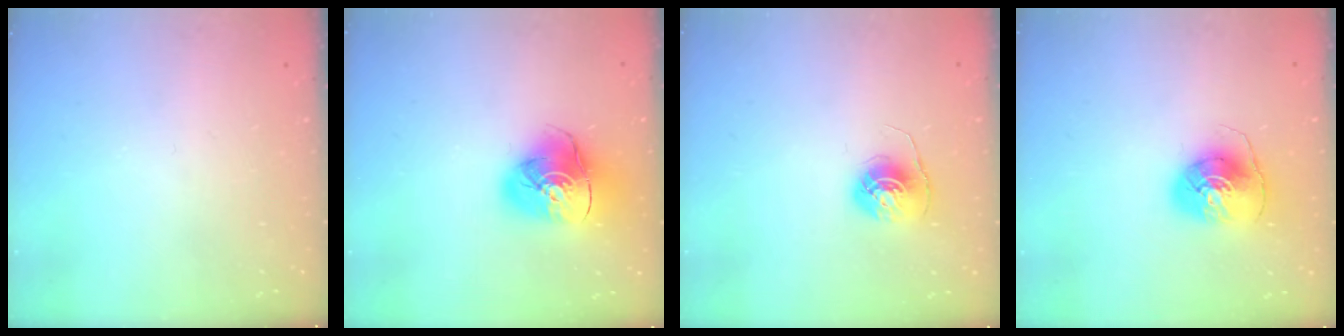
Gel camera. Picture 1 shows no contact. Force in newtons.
{"total": 16.1, "press": 16.0, "slide": 2.1}
{"total": 6.0, "press": 6.0, "slide": 0.5}
{"total": 8.1, "press": 8.0, "slide": 1.2}